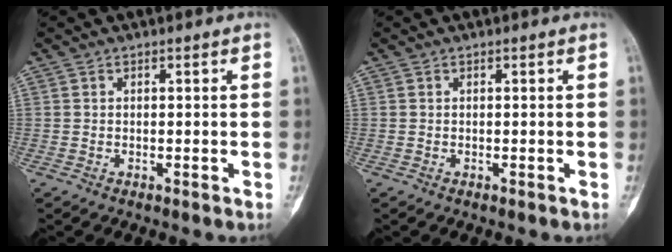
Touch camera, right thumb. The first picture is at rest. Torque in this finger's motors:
{"motor_torque": [-0.14, 0.02, 0.02, -0.02, 0.00]}